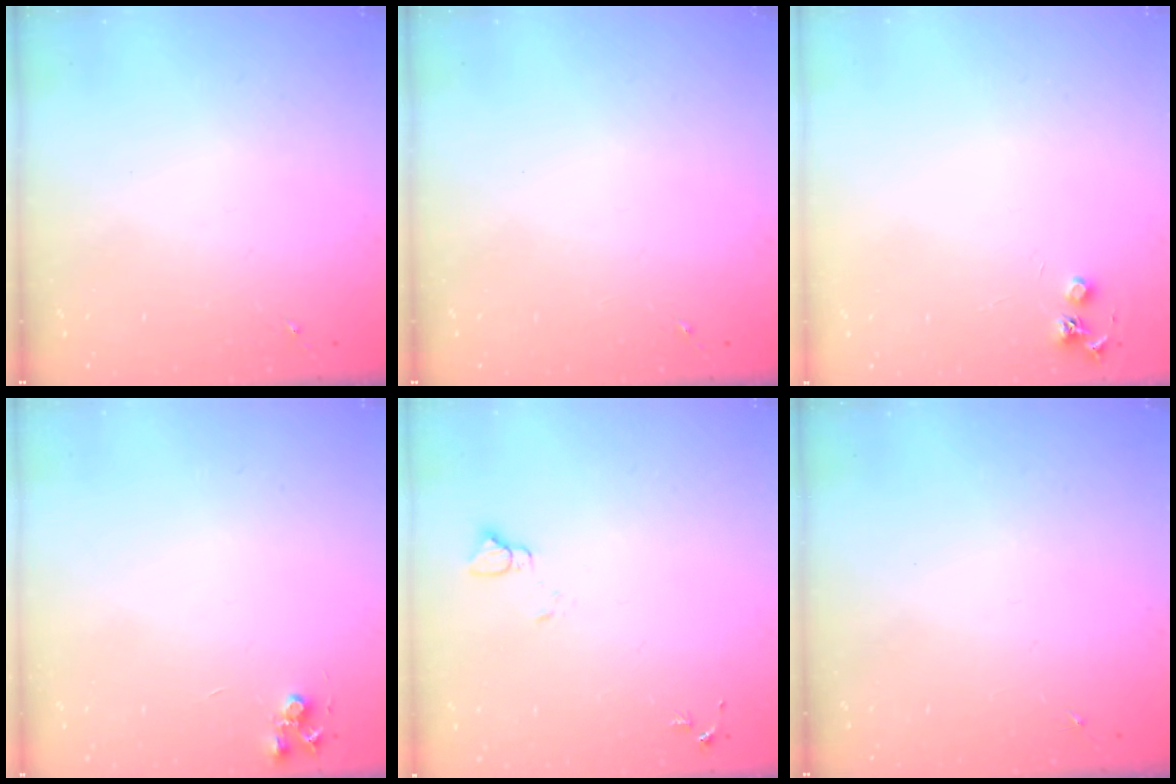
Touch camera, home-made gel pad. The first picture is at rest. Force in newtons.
{"total": 0.0}
{"total": 4.1, "press": 4.1, "slide": 0.5}
{"total": 4.6, "press": 4.5, "slide": 0.7}
{"total": 3.9, "press": 3.9, "slide": 0.4}
{"total": 0.0}